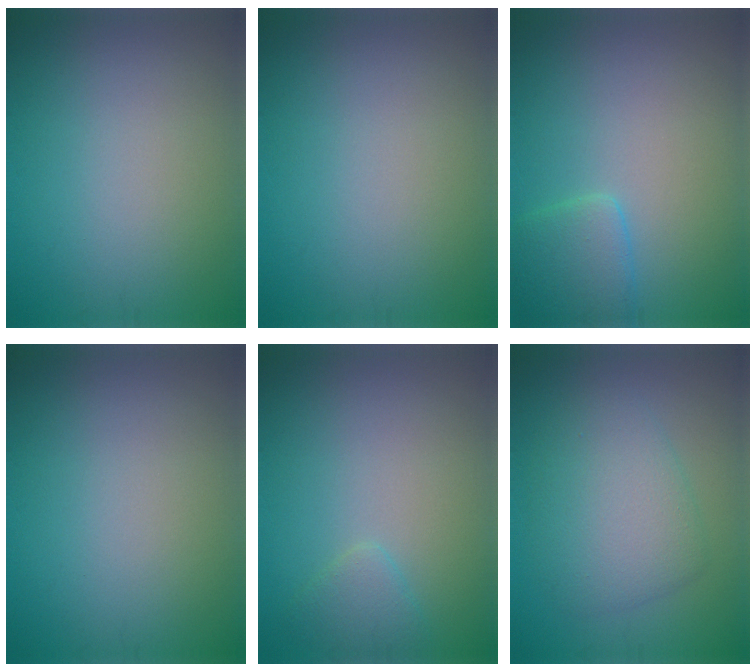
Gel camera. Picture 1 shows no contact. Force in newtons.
{"total": 0.0}
{"total": 2.5, "press": 2.5, "slide": 0.2}
{"total": 0.0}
{"total": 1.5, "press": 1.5, "slide": 0.2}
{"total": 4.8, "press": 4.8, "slide": 0.2}